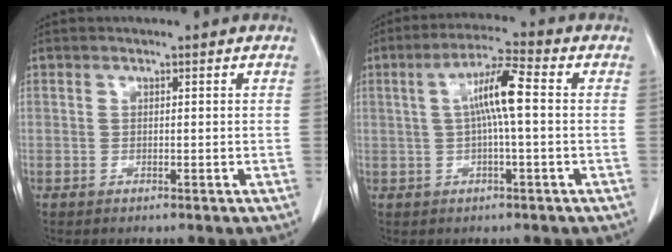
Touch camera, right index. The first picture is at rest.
{"total": 7.1, "force": [0.6, 0.4, 7.1], "torque": [-0.134, 0.017, 0.008]}